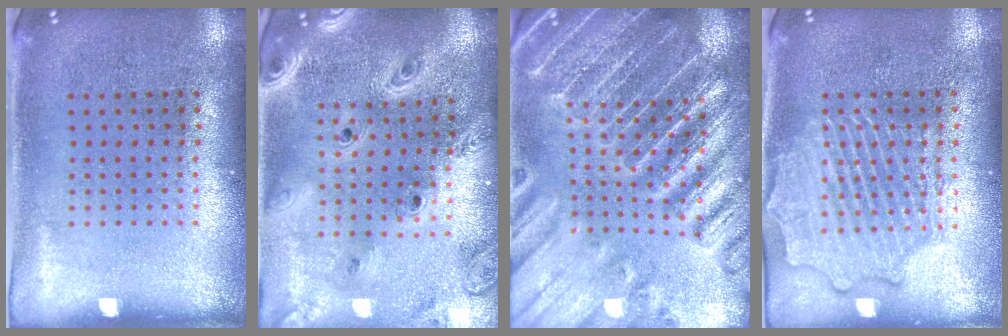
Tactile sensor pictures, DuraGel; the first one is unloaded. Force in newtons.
{"total": 3.3, "press": 2.7, "slide": 1.8}
{"total": 4.2, "press": 3.9, "slide": 1.5}
{"total": 3.5, "press": 3.4, "slide": 0.5}